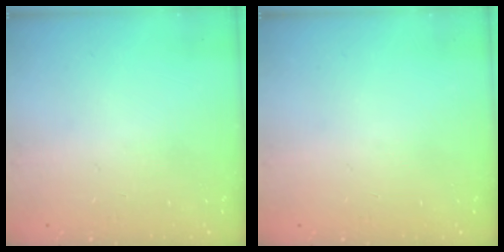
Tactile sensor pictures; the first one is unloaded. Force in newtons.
{"total": 0.0}